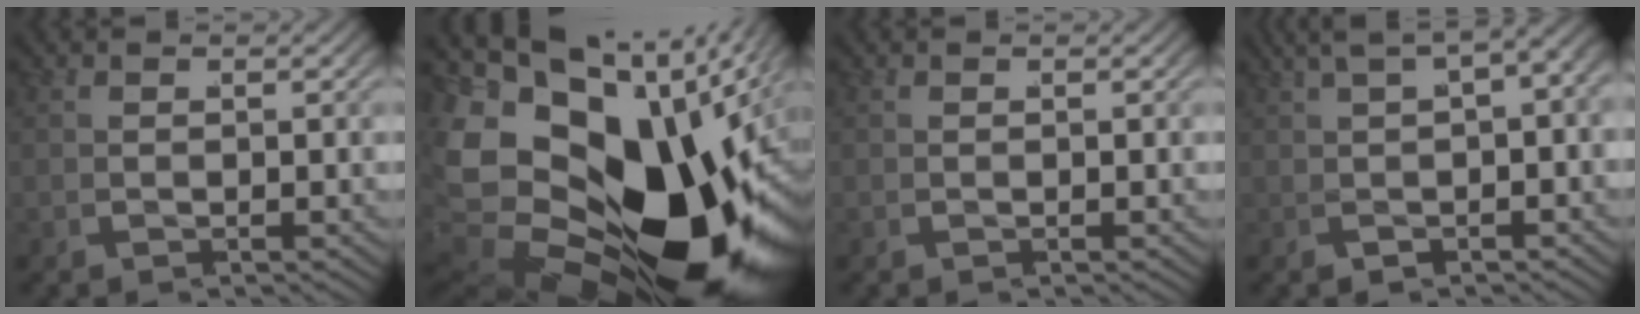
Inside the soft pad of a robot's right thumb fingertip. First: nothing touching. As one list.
[{"total": 26.7, "force": [-3.2, 18.0, 19.4], "torque": [-0.354, -0.062, -0.033]}, {"total": 0.0}, {"total": 8.5, "force": [2.3, 5.2, 6.3], "torque": [-0.086, 0.025, 0.020]}]